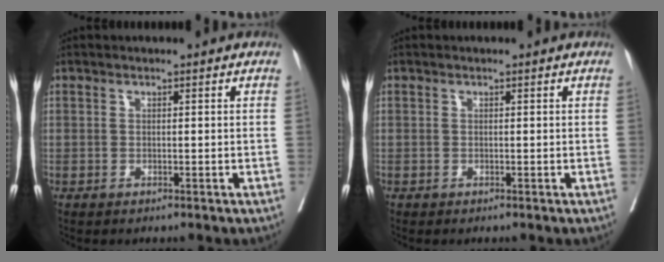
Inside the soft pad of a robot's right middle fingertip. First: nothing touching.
{"total": 0.0}